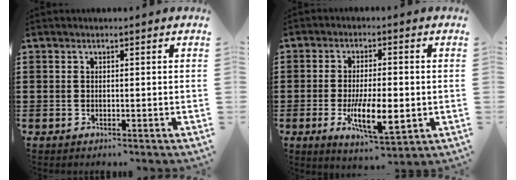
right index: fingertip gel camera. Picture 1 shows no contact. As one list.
[{"total": 9.3, "force": [-2.0, 3.6, 8.4], "torque": [-0.156, -0.014, -0.033]}]